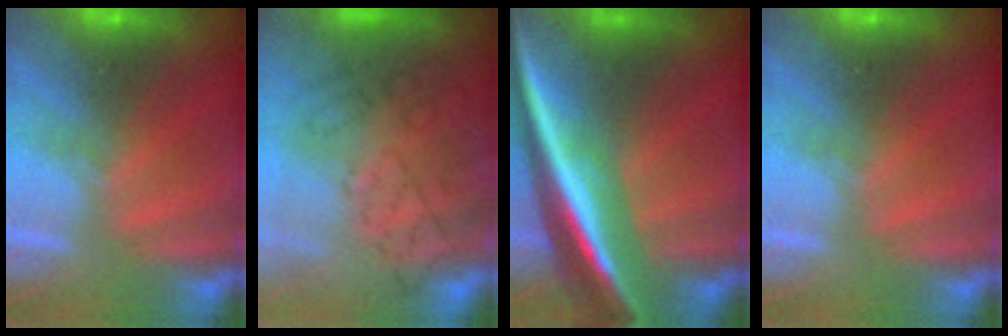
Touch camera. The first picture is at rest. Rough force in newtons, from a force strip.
{"total": 11.0}
{"total": 7.1}
{"total": 0.0}